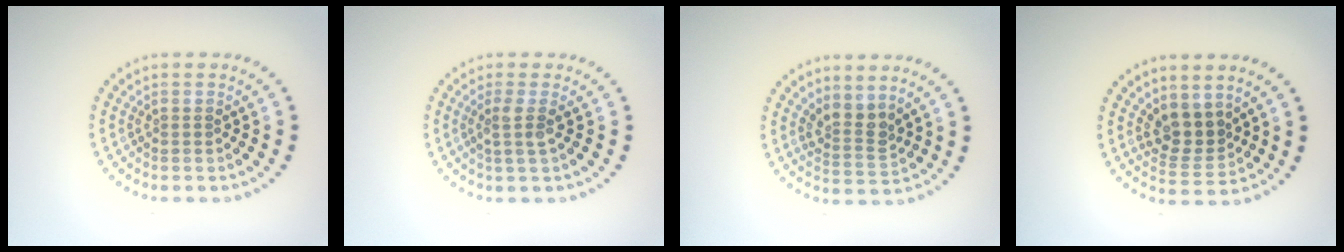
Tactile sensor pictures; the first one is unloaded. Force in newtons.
{"total": 1.8, "press": 1.3, "slide": 1.2}
{"total": 2.6, "press": 1.9, "slide": 1.7}
{"total": 3.1, "press": 2.6, "slide": 1.7}